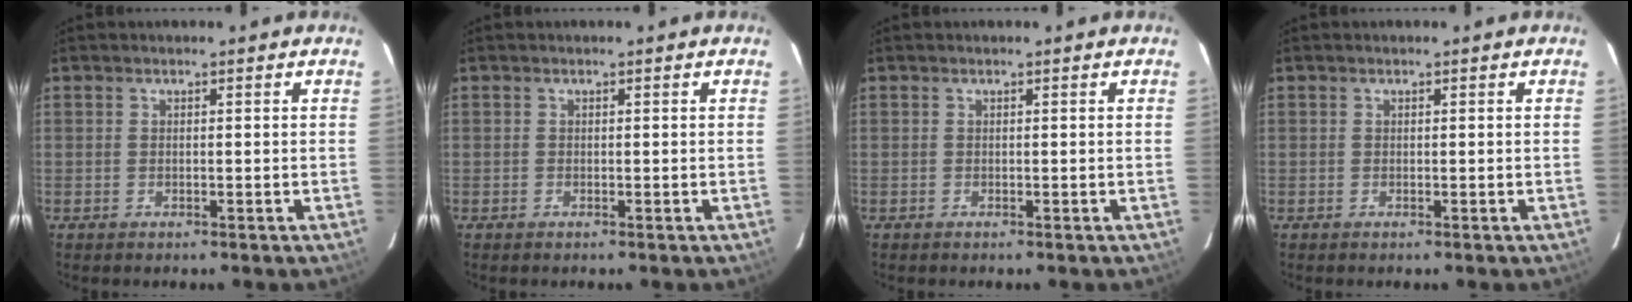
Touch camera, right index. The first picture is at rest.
{"total": 0.0}
{"total": 0.0}
{"total": 0.0}